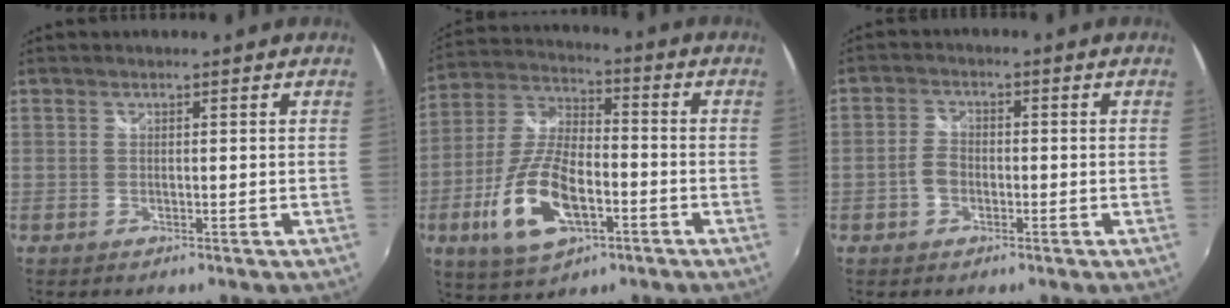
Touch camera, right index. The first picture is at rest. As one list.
[{"total": 15.6, "force": [-5.7, 7.1, 12.6], "torque": [-0.272, -0.005, -0.101]}, {"total": 3.6, "force": [-1.5, 2.6, 1.9], "torque": [-0.041, 0.009, -0.028]}]